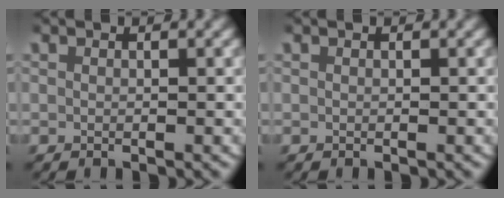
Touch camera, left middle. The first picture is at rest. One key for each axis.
{"total": 0.0}